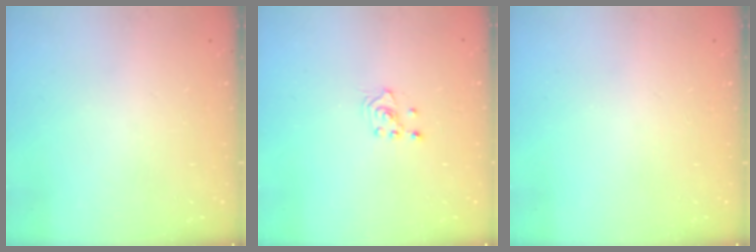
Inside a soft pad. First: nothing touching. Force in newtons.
{"total": 2.1, "press": 2.1, "slide": 0.1}
{"total": 0.0}